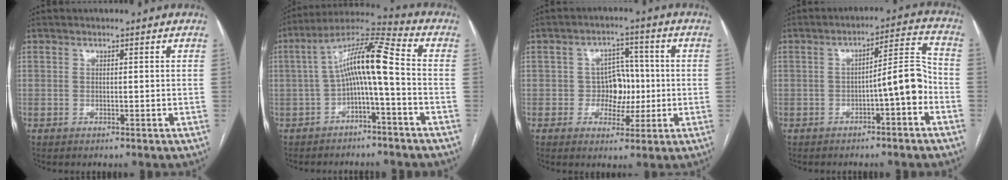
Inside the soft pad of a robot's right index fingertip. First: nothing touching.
{"total": 10.5, "force": [-1.2, 0.8, 10.4], "torque": [-0.182, 0.042, -0.025]}
{"total": 5.6, "force": [-0.6, 4.6, 3.2], "torque": [-0.037, 0.020, -0.006]}
{"total": 7.6, "force": [-2.6, 0.8, 7.0], "torque": [-0.095, 0.029, -0.037]}